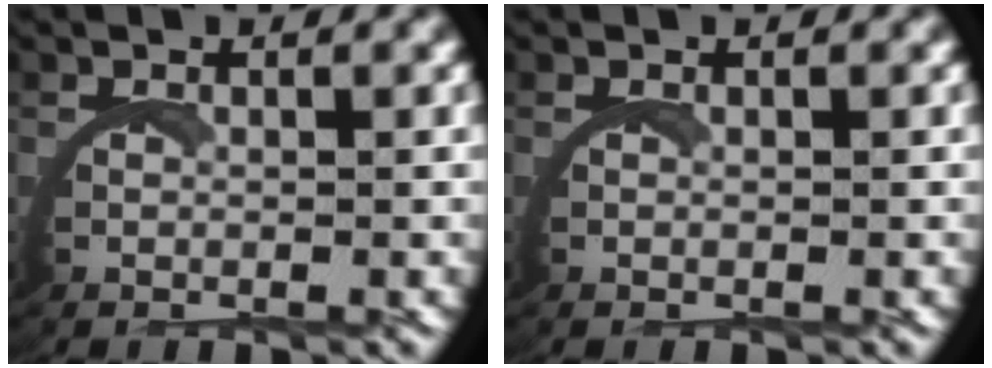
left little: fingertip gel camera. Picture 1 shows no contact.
{"total": 0.0}